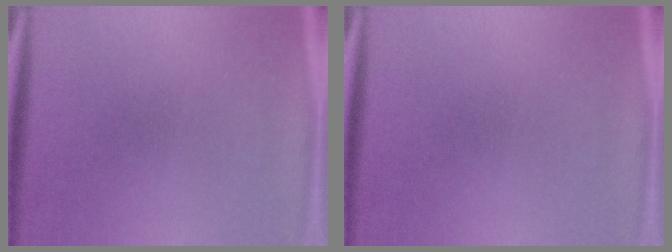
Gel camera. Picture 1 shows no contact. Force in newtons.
{"total": 0.0}